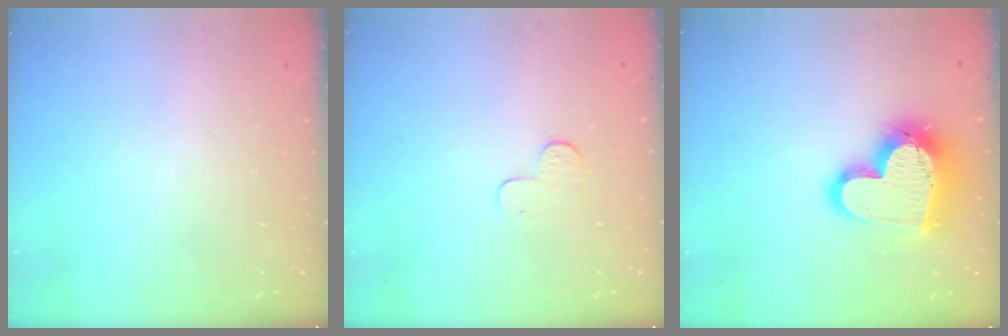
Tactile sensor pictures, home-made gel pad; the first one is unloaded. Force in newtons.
{"total": 3.1, "press": 3.1, "slide": 0.3}
{"total": 17.4, "press": 17.4, "slide": 1.3}